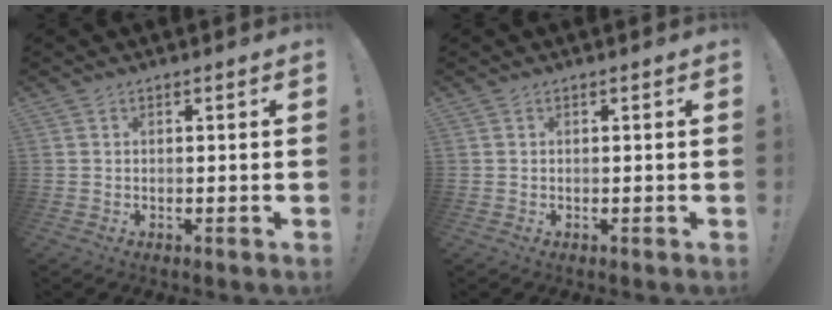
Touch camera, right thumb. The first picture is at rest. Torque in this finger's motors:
{"motor_torque": [-0.04, 0.04, 0.01, 0.03, 0.01]}